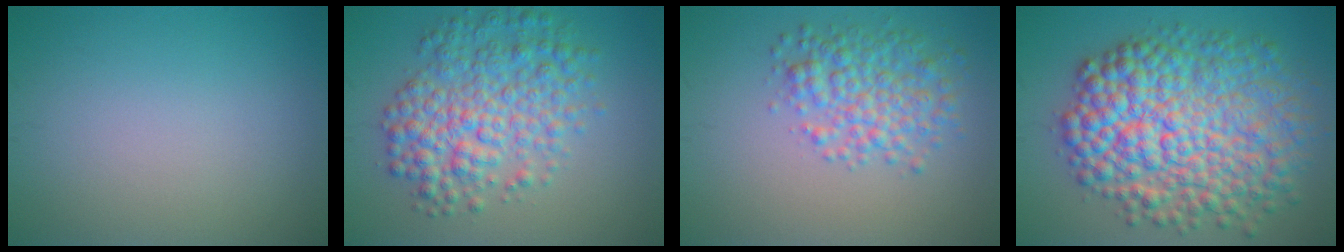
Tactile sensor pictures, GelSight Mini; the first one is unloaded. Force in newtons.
{"total": 6.7, "press": 6.7, "slide": 0.1}
{"total": 4.5, "press": 4.4, "slide": 0.1}
{"total": 12.0, "press": 12.0, "slide": 0.1}